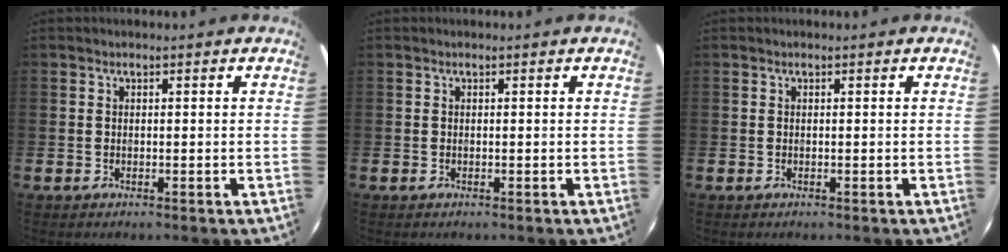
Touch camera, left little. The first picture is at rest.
{"total": 0.0}
{"total": 0.0}